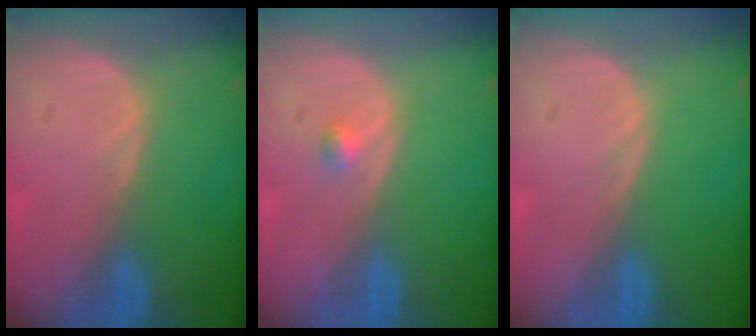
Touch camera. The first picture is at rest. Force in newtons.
{"total": 1.2, "press": 1.1, "slide": 0.6}
{"total": 0.0}